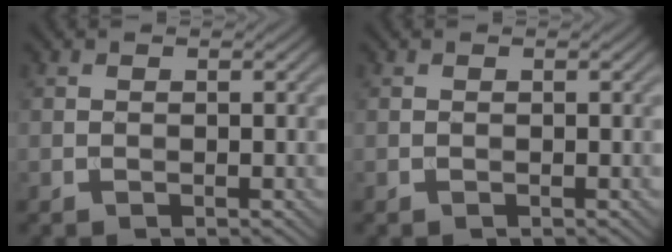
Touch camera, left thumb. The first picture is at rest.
{"total": 0.0}